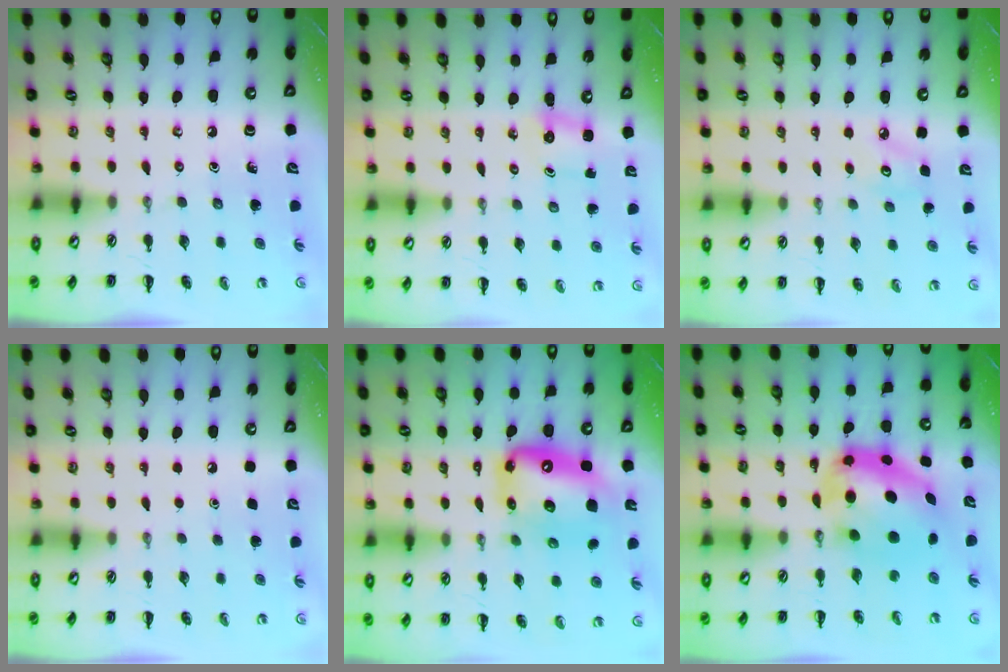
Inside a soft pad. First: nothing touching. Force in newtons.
{"total": 1.8, "press": 1.7, "slide": 0.6}
{"total": 3.4, "press": 3.3, "slide": 0.8}
{"total": 1.6, "press": 1.6, "slide": 0.1}
{"total": 14.5, "press": 13.9, "slide": 4.0}
{"total": 8.3, "press": 8.1, "slide": 1.9}